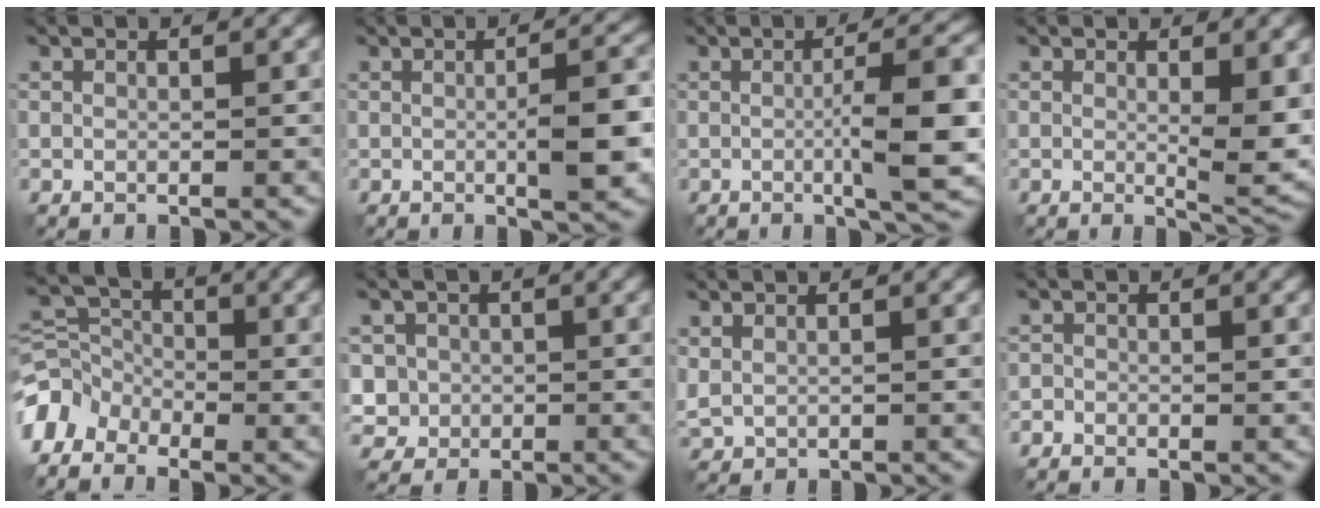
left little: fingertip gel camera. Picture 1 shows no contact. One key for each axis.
{"total": 4.8, "fx": -0.5, "fy": 1.1, "fz": 4.7, "tx": -0.071, "ty": 0.005, "tz": -0.010}
{"total": 7.5, "fx": -0.7, "fy": 1.6, "fz": 7.3, "tx": -0.105, "ty": 0.005, "tz": -0.014}
{"total": 4.7, "fx": 0.9, "fy": 1.4, "fz": 4.4, "tx": -0.064, "ty": -0.013, "tz": 0.019}
{"total": 4.8, "fx": -3.6, "fy": 2.9, "fz": 1.2, "tx": -0.021, "ty": 0.009, "tz": -0.082}
{"total": 2.6, "fx": 0.0, "fy": 2.6, "fz": 0.4, "tx": -0.017, "ty": -0.005, "tz": 0.007}
{"total": 1.4, "fx": 0.8, "fy": 0.8, "fz": 0.9, "tx": -0.025, "ty": 0.004, "tz": 0.023}
{"total": 0.8, "fx": -0.7, "fy": 0.4, "fz": 0.0, "tx": 0.003, "ty": -0.004, "tz": -0.014}